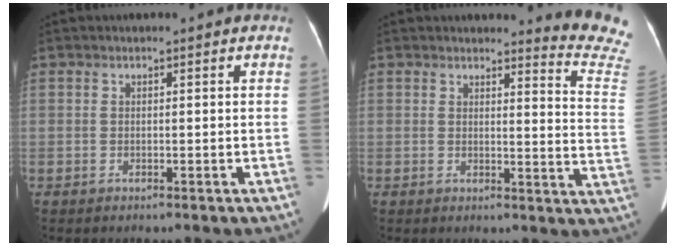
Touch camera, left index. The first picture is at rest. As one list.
[{"total": 10.2, "force": [10.1, -1.4, 0.4], "torque": [0.001, -0.134, 0.085]}]